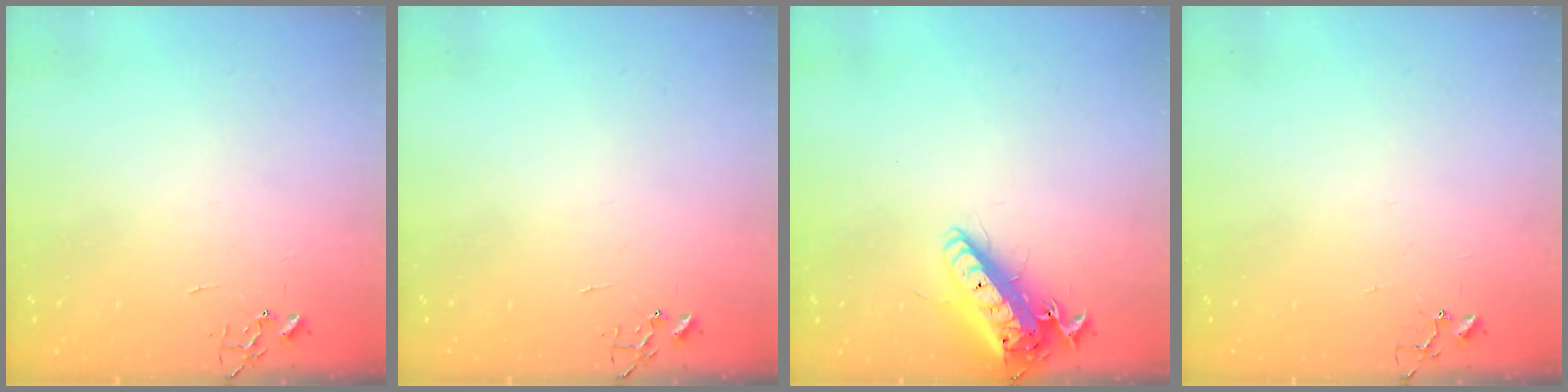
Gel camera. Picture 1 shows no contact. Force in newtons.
{"total": 0.0}
{"total": 16.4, "press": 16.0, "slide": 3.4}
{"total": 4.1, "press": 4.1, "slide": 0.2}